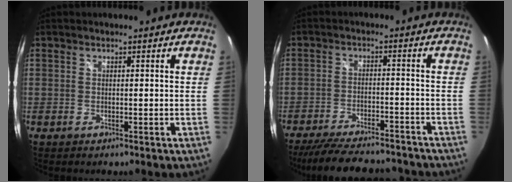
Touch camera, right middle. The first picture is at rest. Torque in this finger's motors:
{"motor_torque": [1.07, -1.07, 0.17, 0.10]}